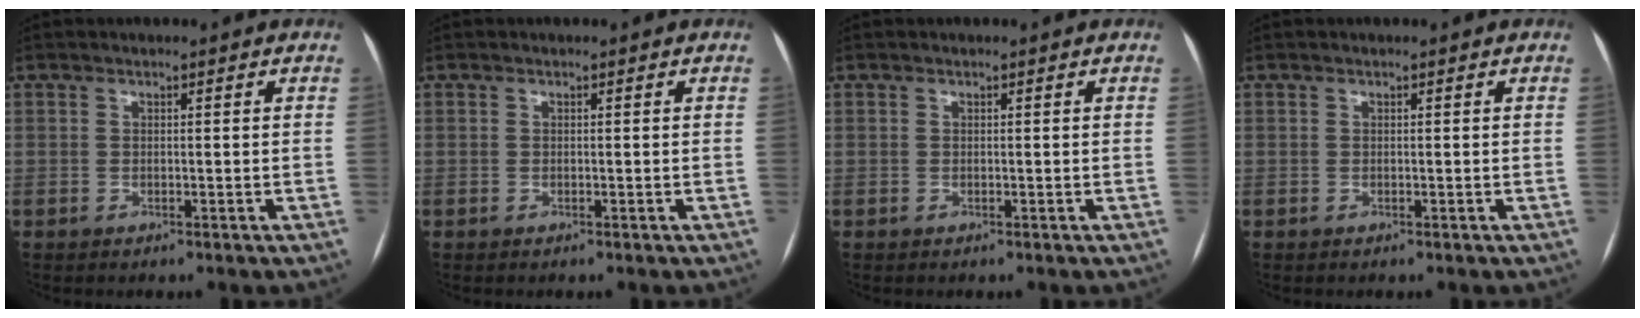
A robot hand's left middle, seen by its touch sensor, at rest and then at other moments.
{"total": 0.0}
{"total": 0.0}
{"total": 0.0}